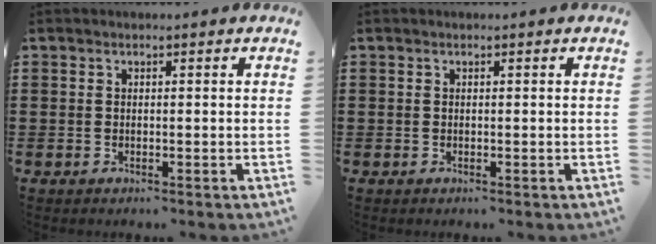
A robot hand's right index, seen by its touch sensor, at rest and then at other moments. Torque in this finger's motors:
{"motor_torque": [0.00, 0.00, 0.00, 0.00]}